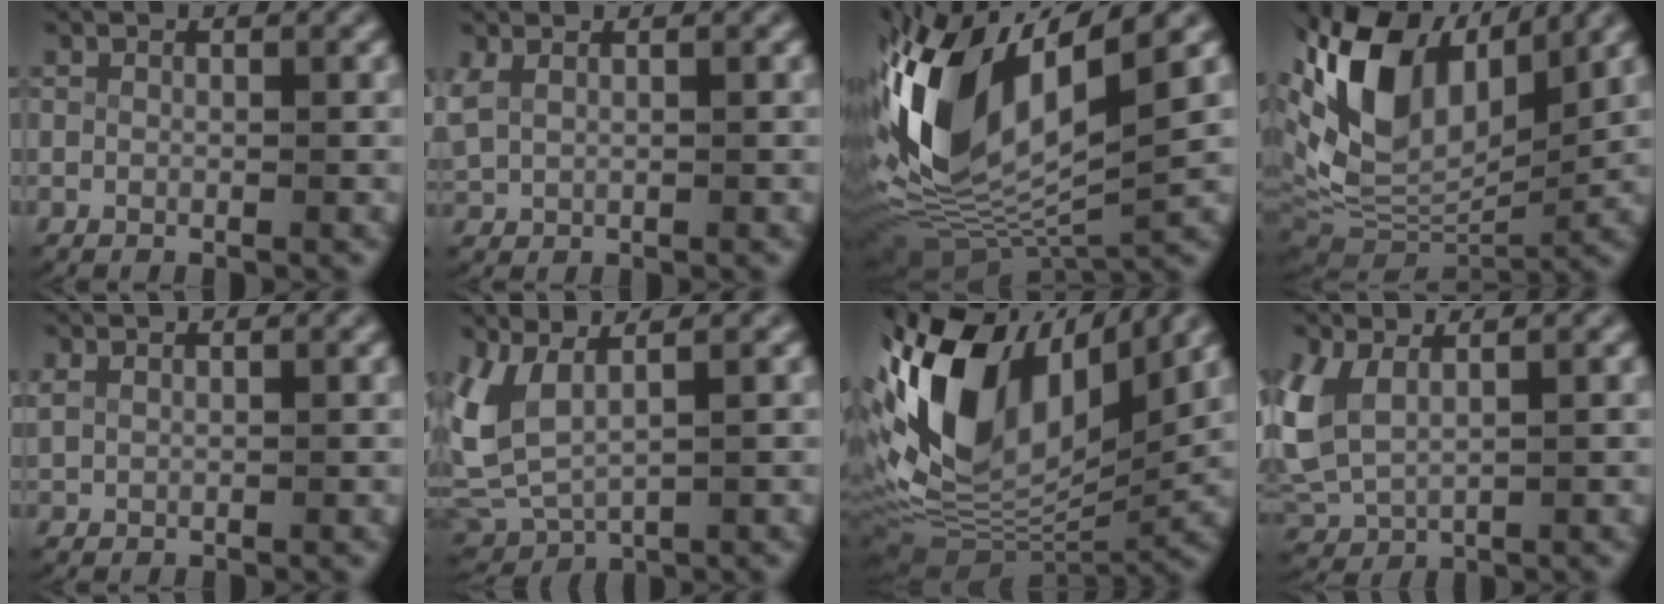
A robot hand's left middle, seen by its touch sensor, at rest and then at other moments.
{"total": 1.5, "force": [0.8, 1.0, 0.9], "torque": [-0.034, -0.001, 0.026]}
{"total": 15.4, "force": [1.0, 9.1, 12.3], "torque": [-0.265, -0.021, 0.026]}
{"total": 13.7, "force": [4.3, 8.9, 9.5], "torque": [-0.203, -0.009, 0.073]}
{"total": 0.7, "force": [0.6, 0.2, 0.3], "torque": [-0.014, -0.001, 0.020]}
{"total": 7.2, "force": [1.2, 5.7, 4.2], "torque": [-0.127, -0.016, 0.028]}
{"total": 17.1, "force": [2.7, 10.9, 12.9], "torque": [-0.281, -0.027, 0.059]}
{"total": 4.7, "force": [0.9, 3.6, 2.8], "torque": [-0.101, -0.015, 0.033]}